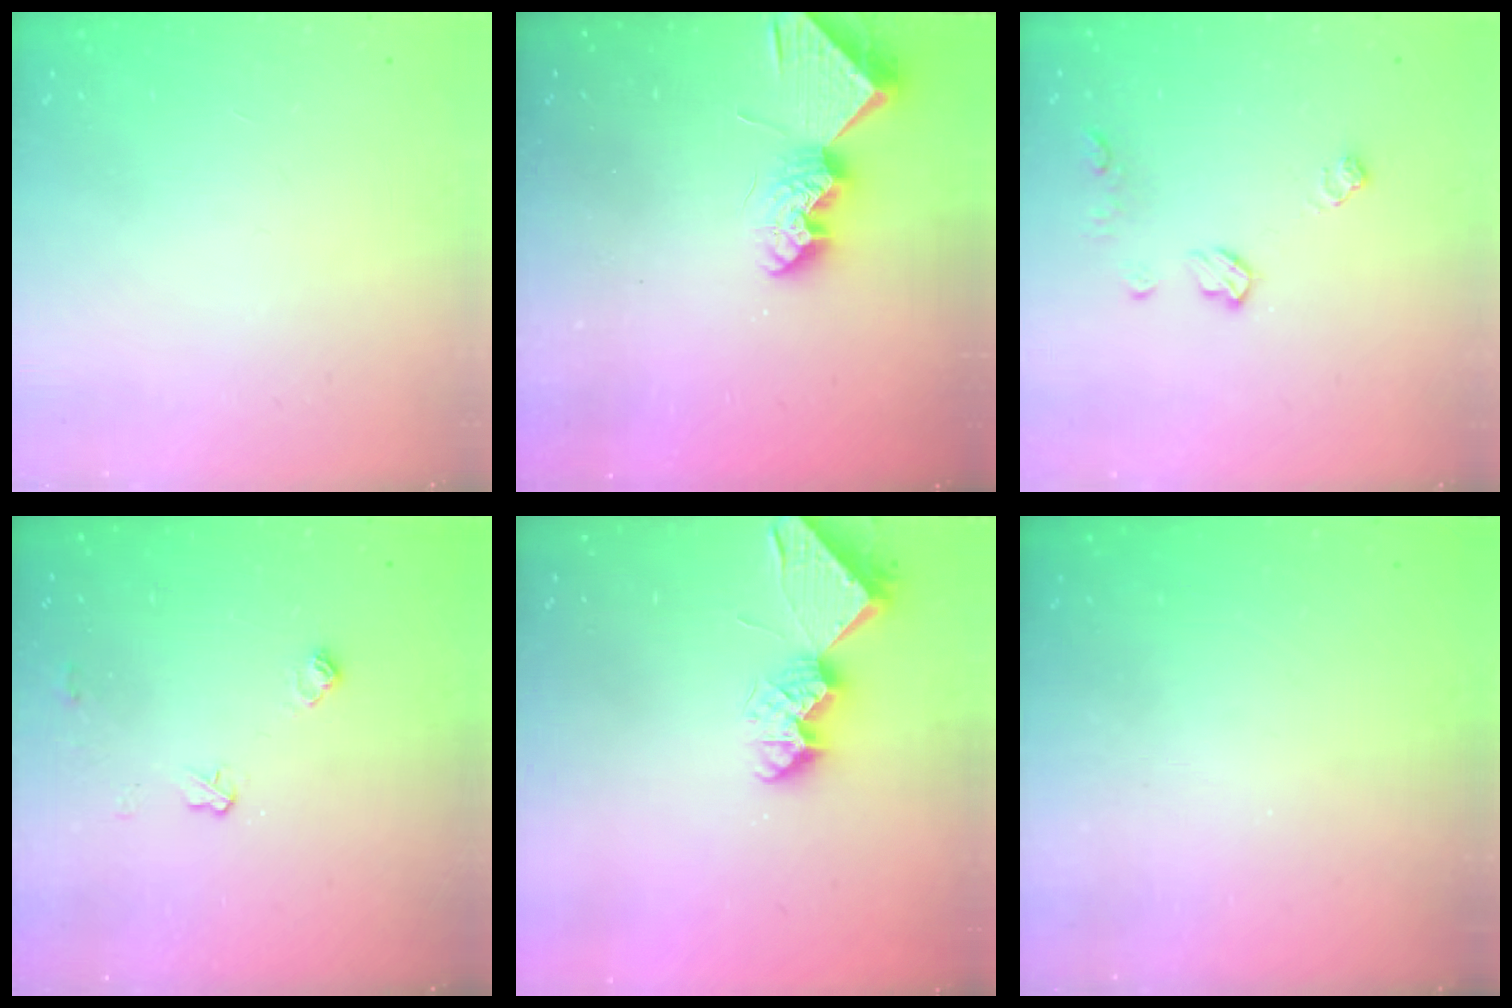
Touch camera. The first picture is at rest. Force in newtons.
{"total": 9.3, "press": 9.3, "slide": 0.2}
{"total": 7.4, "press": 7.4, "slide": 0.5}
{"total": 6.9, "press": 6.8, "slide": 0.8}
{"total": 8.8, "press": 8.8, "slide": 0.1}
{"total": 0.0}